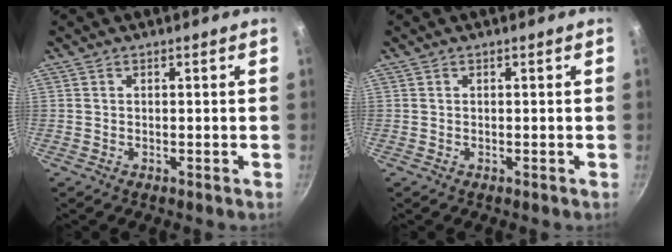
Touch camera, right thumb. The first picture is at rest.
{"total": 0.0}